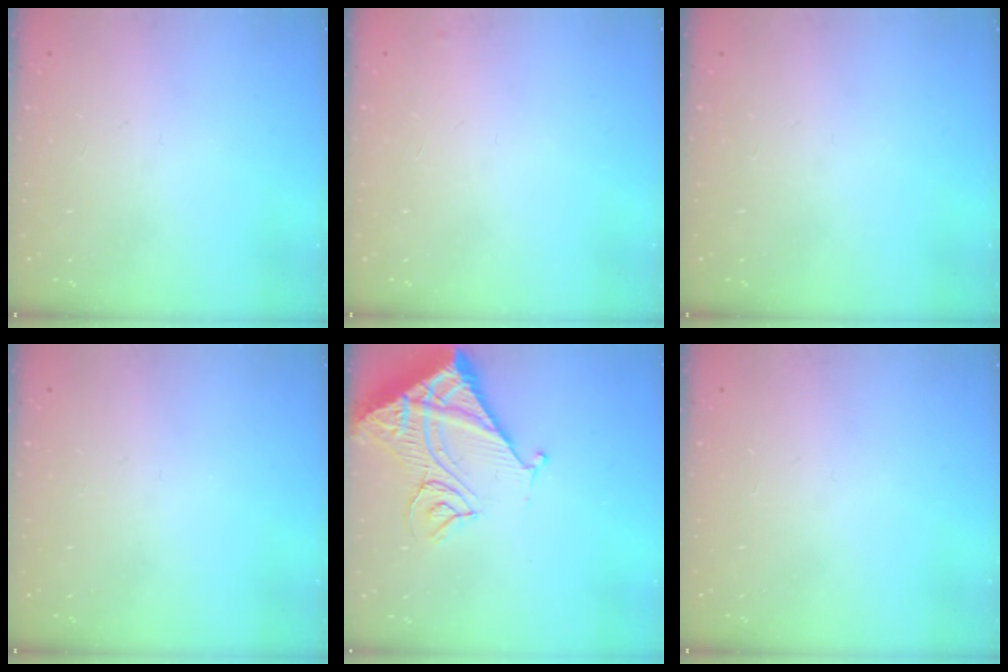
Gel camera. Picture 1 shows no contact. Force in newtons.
{"total": 3.2, "press": 3.2, "slide": 0.4}
{"total": 0.0}
{"total": 0.0}
{"total": 14.7, "press": 14.6, "slide": 1.7}
{"total": 0.0}